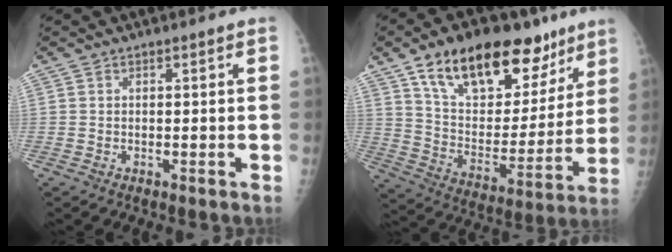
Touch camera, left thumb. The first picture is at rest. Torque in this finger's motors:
{"motor_torque": [0.45, 0.54, 1.51, -1.25, 0.39]}